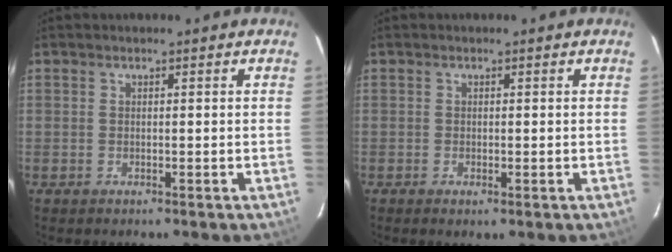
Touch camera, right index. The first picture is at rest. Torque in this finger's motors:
{"motor_torque": [0.95, -0.69, 0.30, 0.05]}